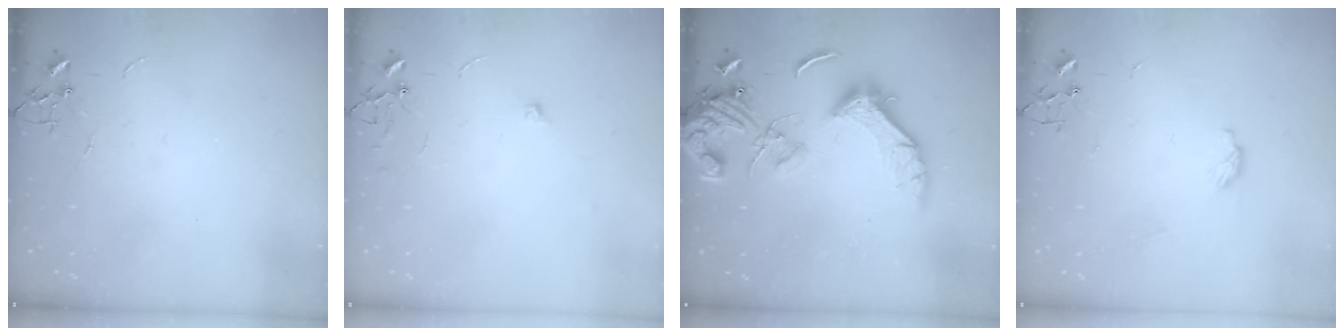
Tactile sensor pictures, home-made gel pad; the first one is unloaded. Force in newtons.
{"total": 6.6, "press": 6.5, "slide": 1.1}
{"total": 17.1, "press": 17.0, "slide": 2.2}
{"total": 4.2, "press": 4.2, "slide": 0.4}